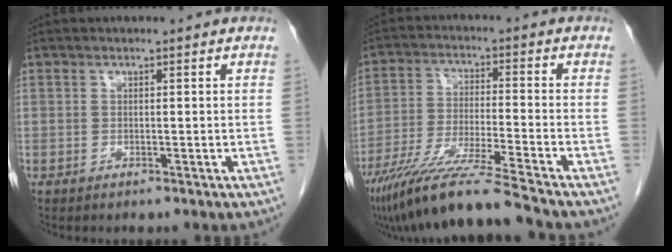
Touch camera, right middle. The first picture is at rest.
{"total": 13.2, "force": [-10.7, -1.7, 7.6], "torque": [-0.135, -0.036, -0.188]}